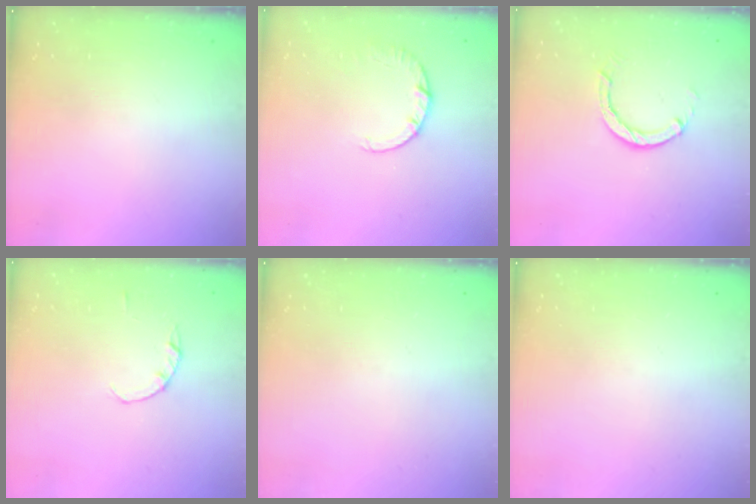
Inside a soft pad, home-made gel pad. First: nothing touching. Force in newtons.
{"total": 2.4, "press": 2.4, "slide": 0.2}
{"total": 3.8, "press": 3.8, "slide": 0.5}
{"total": 1.4, "press": 1.3, "slide": 0.3}
{"total": 0.0}
{"total": 0.0}